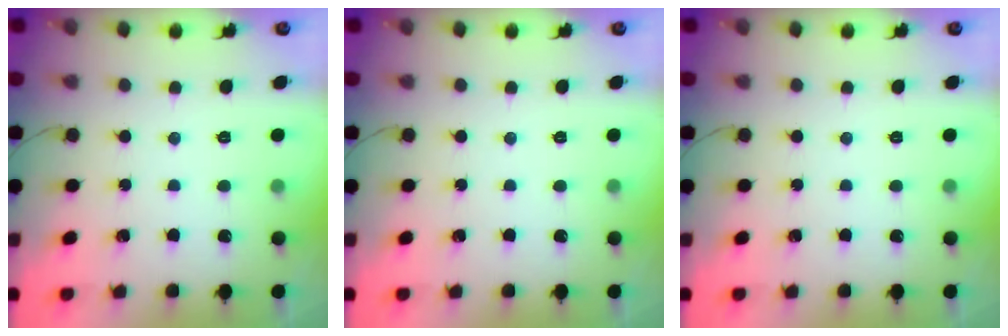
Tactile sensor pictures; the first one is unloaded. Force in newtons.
{"total": 0.0}
{"total": 0.0}